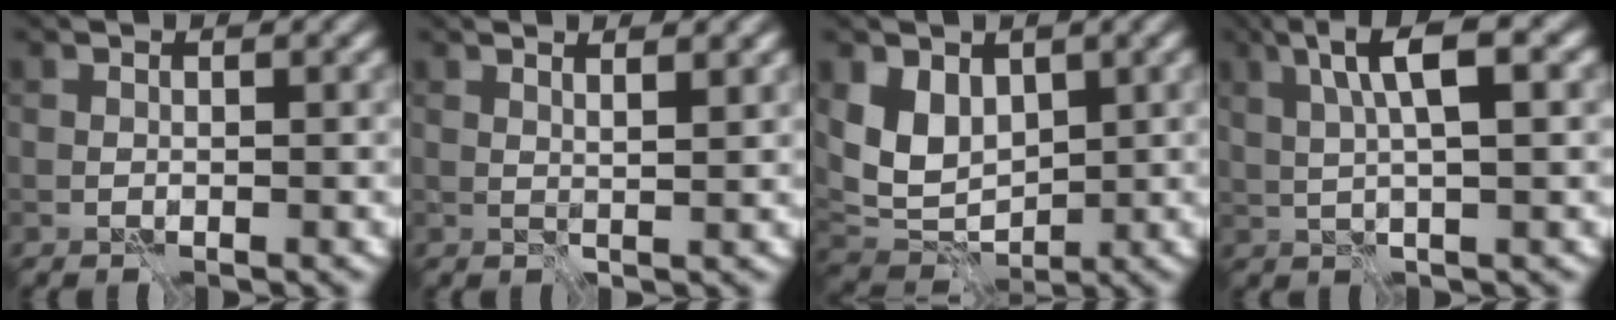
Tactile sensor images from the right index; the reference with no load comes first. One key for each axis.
{"total": 2.3, "fx": 1.5, "fy": 0.6, "fz": 1.6, "tx": -0.015, "ty": 0.003, "tz": 0.010}
{"total": 4.7, "fx": 1.7, "fy": 3.4, "fz": 2.9, "tx": -0.061, "ty": -0.012, "tz": 0.034}
{"total": 5.5, "fx": 1.7, "fy": 0.9, "fz": 5.2, "tx": -0.095, "ty": 0.012, "tz": 0.031}